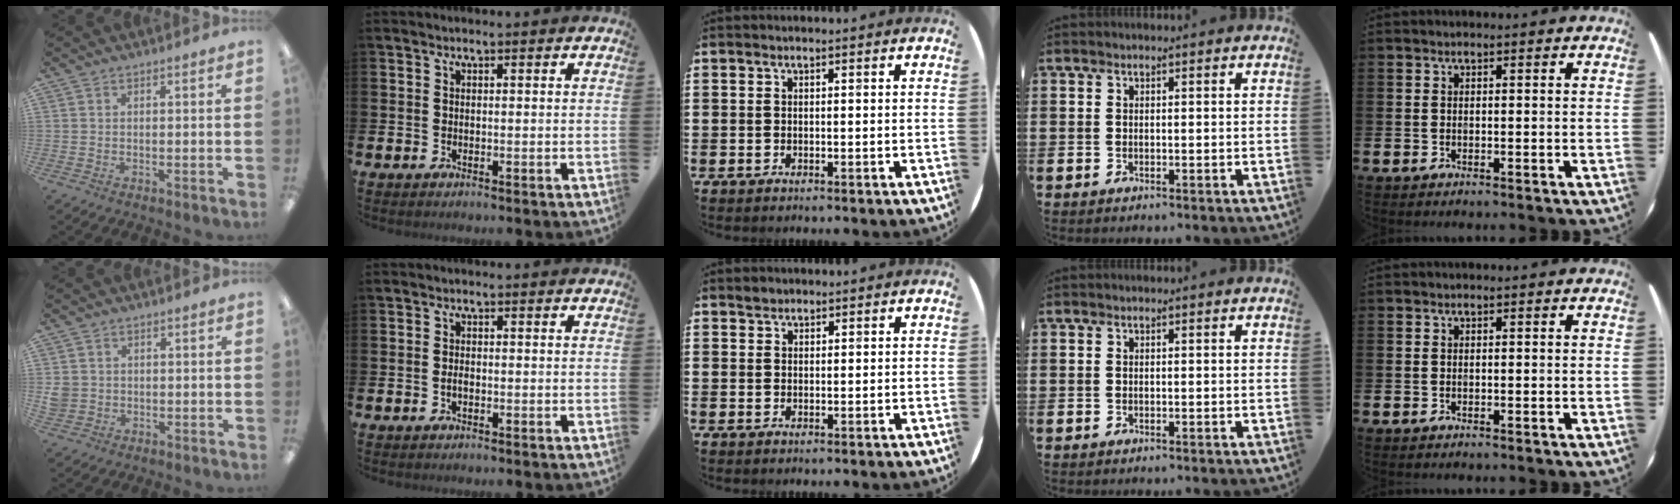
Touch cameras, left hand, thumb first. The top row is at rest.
{"thumb": {"total": 3.3, "force": [0.3, 3.2, 0.7], "torque": [-0.008, 0.003, 0.004]}, "index": {"total": 1.1, "force": [-0.2, 0.6, 0.9], "torque": [-0.015, 0.002, -0.006]}, "middle": {"total": 1.2, "force": [1.1, 0.5, 0.0], "torque": [0.006, -0.001, 0.020]}}